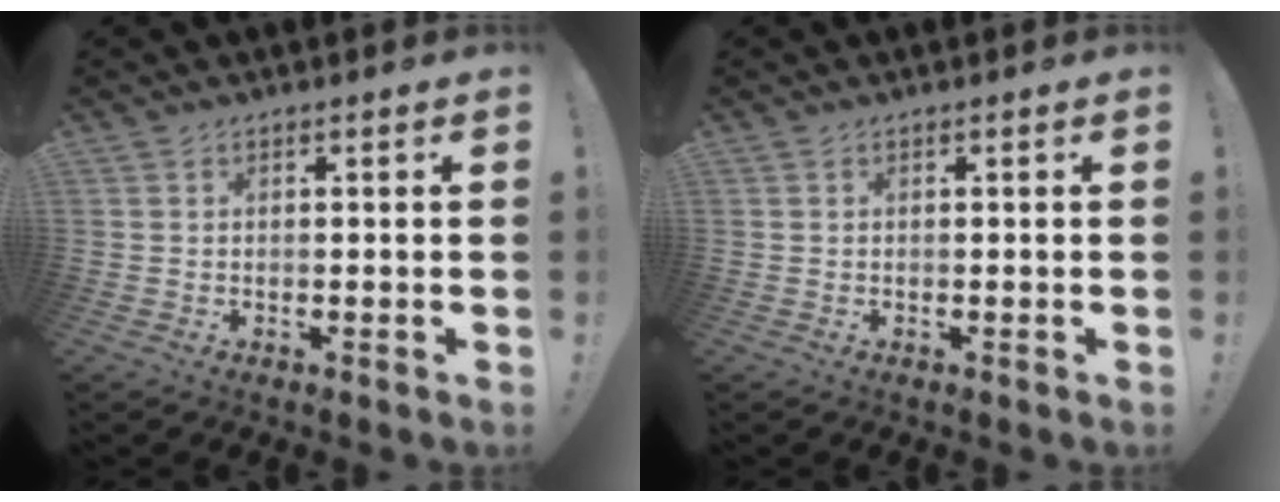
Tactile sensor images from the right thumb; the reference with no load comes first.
{"total": 0.0}